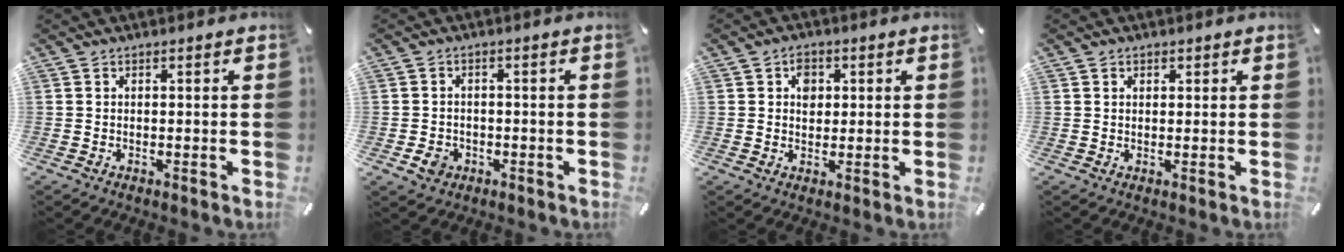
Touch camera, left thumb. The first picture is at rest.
{"total": 4.0, "force": [-1.7, 3.3, 1.5], "torque": [-0.020, 0.002, -0.031]}
{"total": 4.0, "force": [0.9, 3.3, 2.0], "torque": [-0.014, -0.004, 0.008]}
{"total": 1.3, "force": [0.6, 1.1, 0.2], "torque": [0.004, 0.001, 0.009]}